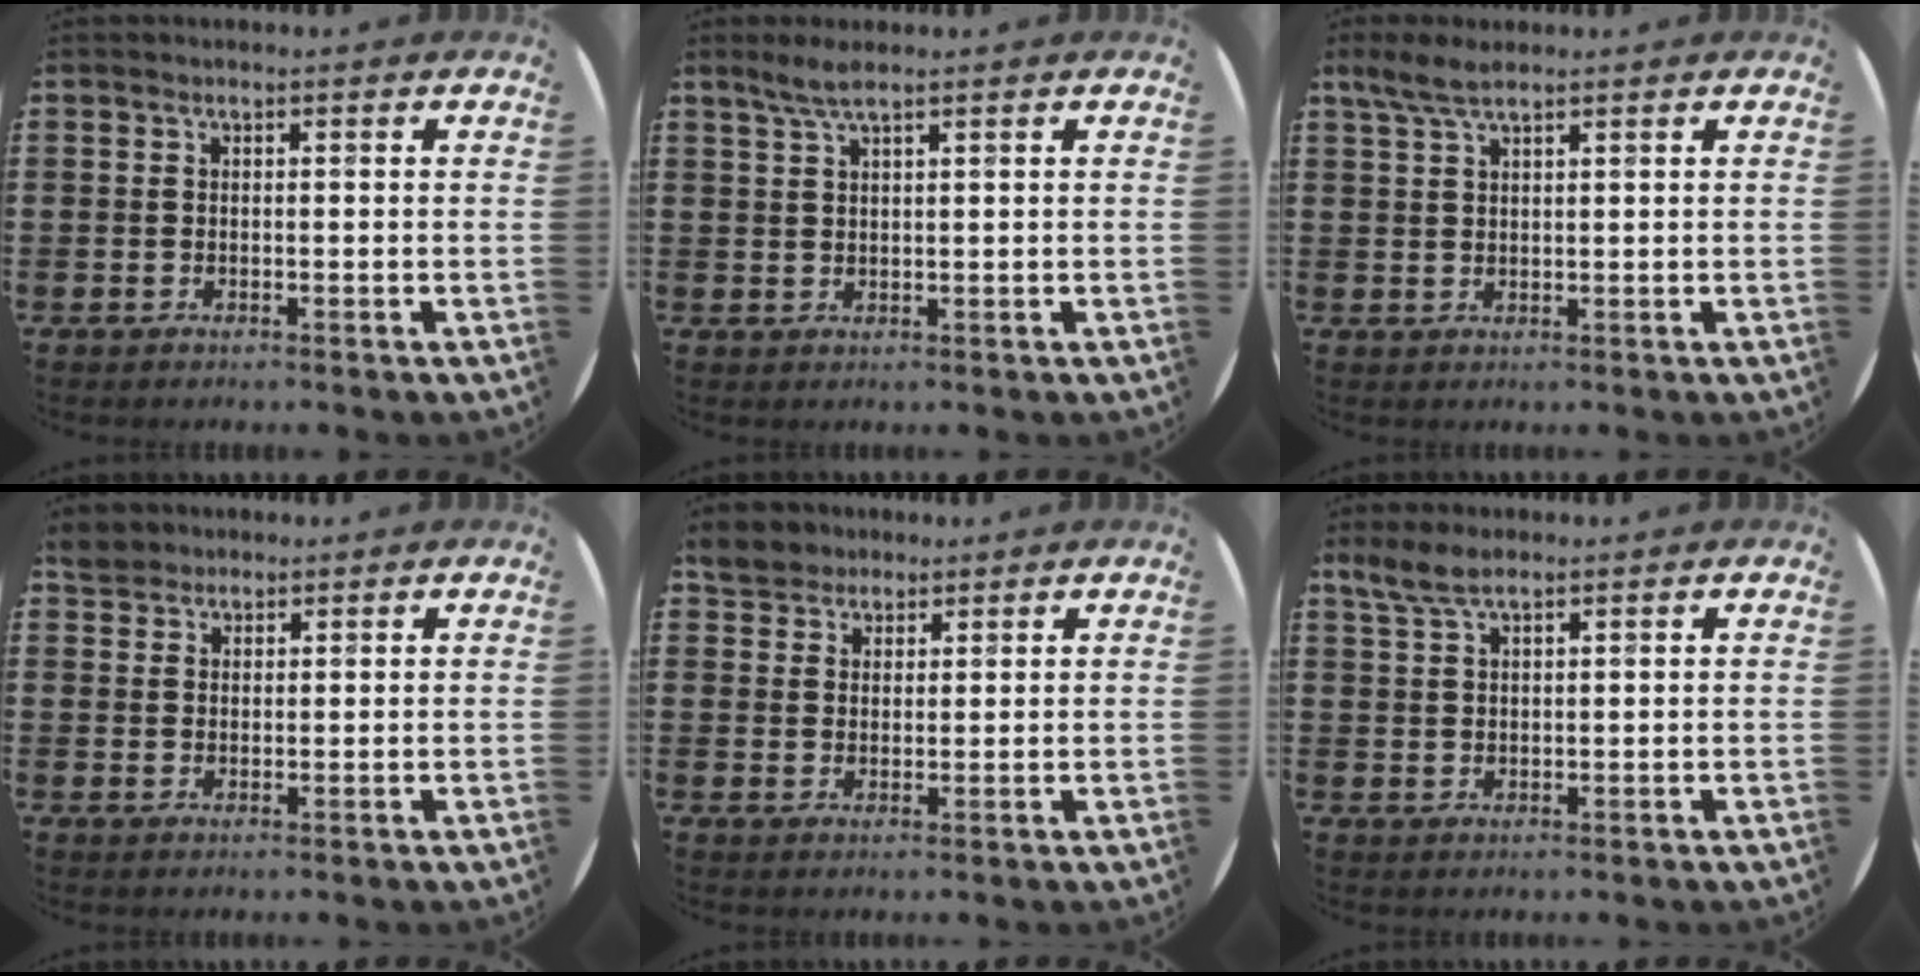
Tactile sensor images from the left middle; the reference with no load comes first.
{"total": 2.7, "force": [2.0, 0.3, 1.8], "torque": [-0.039, 0.003, 0.035]}
{"total": 3.4, "force": [2.6, 0.8, 2.1], "torque": [-0.047, 0.004, 0.047]}
{"total": 2.9, "force": [2.6, 1.3, 0.2], "torque": [-0.004, 0.002, 0.050]}
{"total": 4.2, "force": [3.7, 1.9, 0.3], "torque": [-0.013, -0.002, 0.071]}
{"total": 4.1, "force": [3.1, 1.3, 2.4], "torque": [-0.053, 0.003, 0.057]}